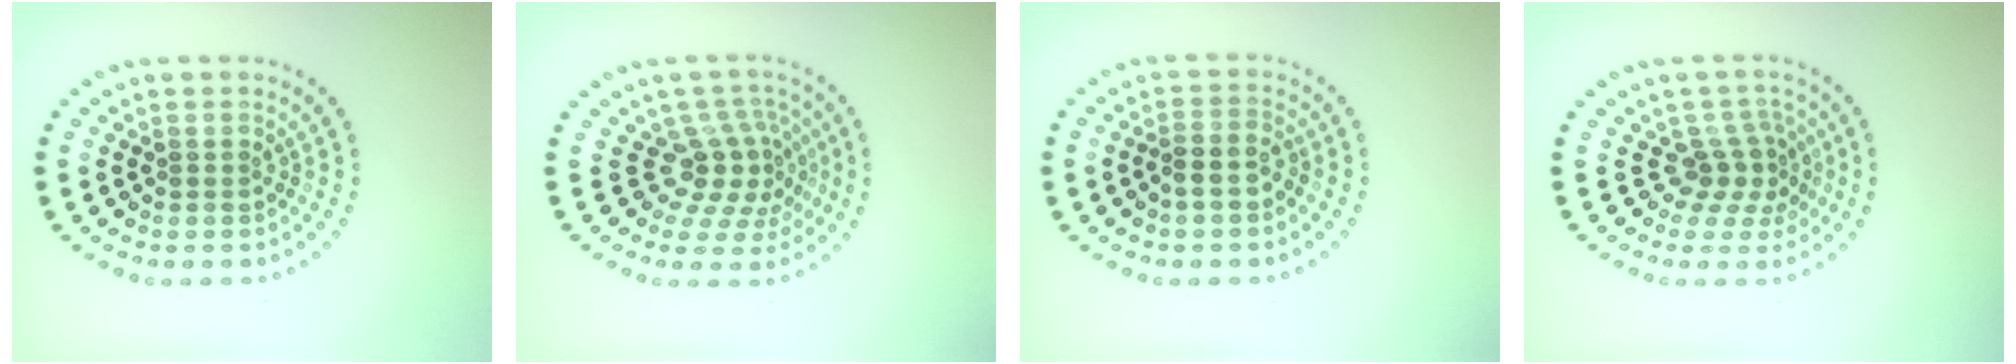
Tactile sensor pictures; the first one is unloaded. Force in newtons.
{"total": 4.1, "press": 2.8, "slide": 3.0}
{"total": 2.1, "press": 2.0, "slide": 0.8}
{"total": 3.0, "press": 2.0, "slide": 2.2}